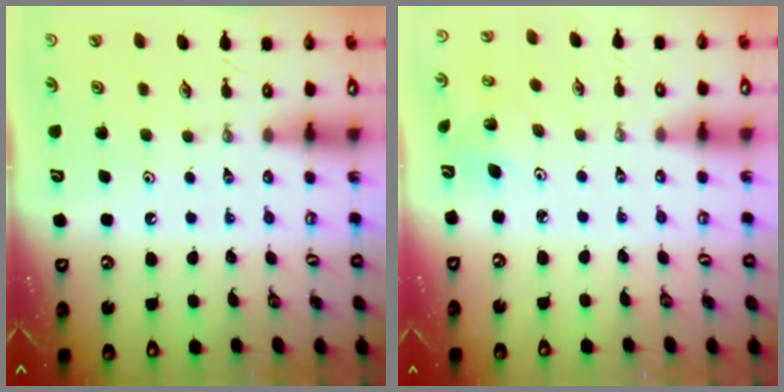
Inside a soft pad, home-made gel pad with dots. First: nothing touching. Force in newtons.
{"total": 2.7, "press": 2.7, "slide": 0.1}